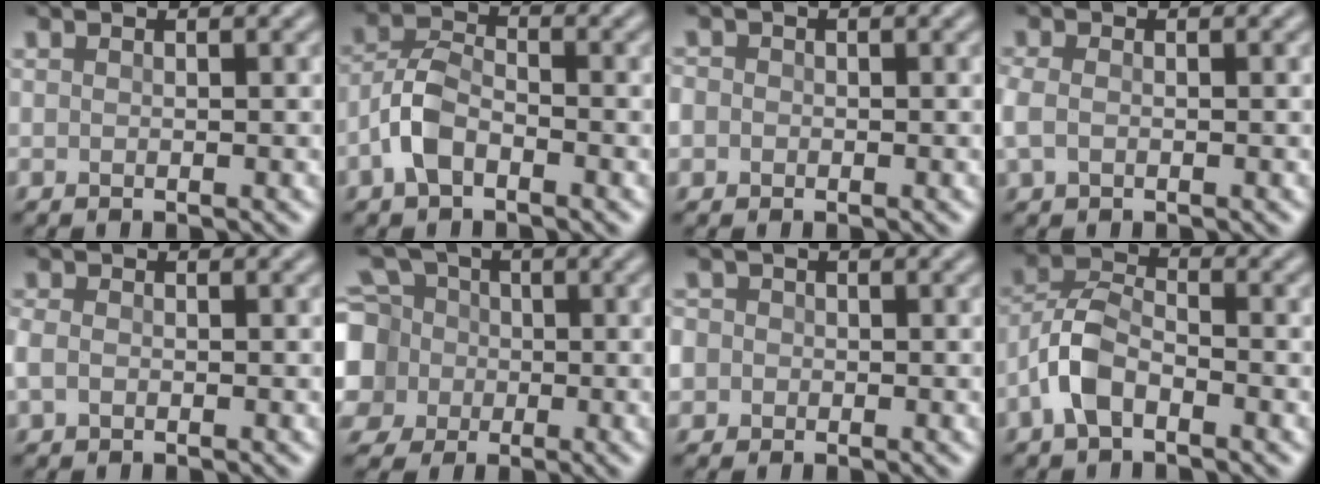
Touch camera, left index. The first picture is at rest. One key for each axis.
{"total": 3.7, "fx": -1.8, "fy": 2.0, "fz": 2.6, "tx": -0.051, "ty": 0.009, "tz": -0.047}
{"total": 1.7, "fx": -0.2, "fy": 1.6, "fz": 0.6, "tx": 0.000, "ty": 0.002, "tz": -0.011}
{"total": 1.8, "fx": -0.4, "fy": 1.2, "fz": 1.2, "tx": -0.033, "ty": -0.001, "tz": -0.012}
{"total": 1.4, "fx": -0.4, "fy": 1.1, "fz": 0.9, "tx": -0.020, "ty": 0.001, "tz": -0.012}
{"total": 9.6, "fx": -0.9, "fy": 8.7, "fz": 3.9, "tx": -0.108, "ty": 0.012, "tz": -0.046}
{"total": 3.2, "fx": -0.1, "fy": 3.1, "fz": 1.1, "tx": -0.016, "ty": 0.020, "tz": -0.028}
{"total": 4.2, "fx": -2.1, "fy": 2.2, "fz": 2.9, "tx": -0.058, "ty": 0.011, "tz": -0.052}